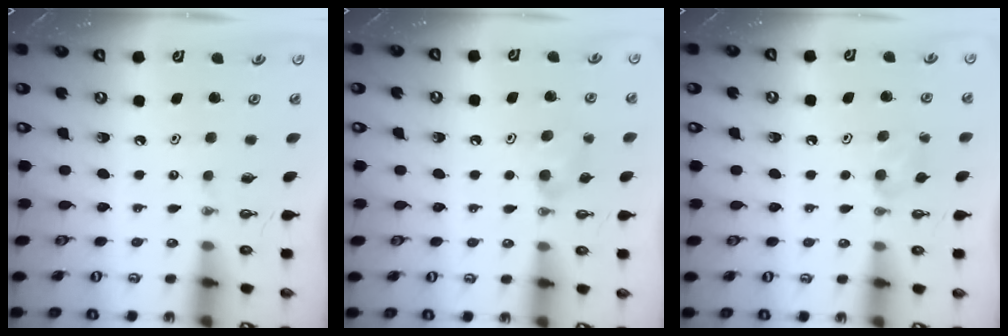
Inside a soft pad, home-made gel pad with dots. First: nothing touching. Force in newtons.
{"total": 10.4, "press": 6.8, "slide": 7.8}
{"total": 8.9, "press": 4.7, "slide": 7.6}